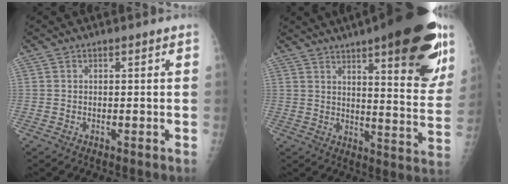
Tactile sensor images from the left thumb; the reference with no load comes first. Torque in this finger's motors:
{"motor_torque": [3.72, 1.28, 1.98, -0.79, 0.23]}